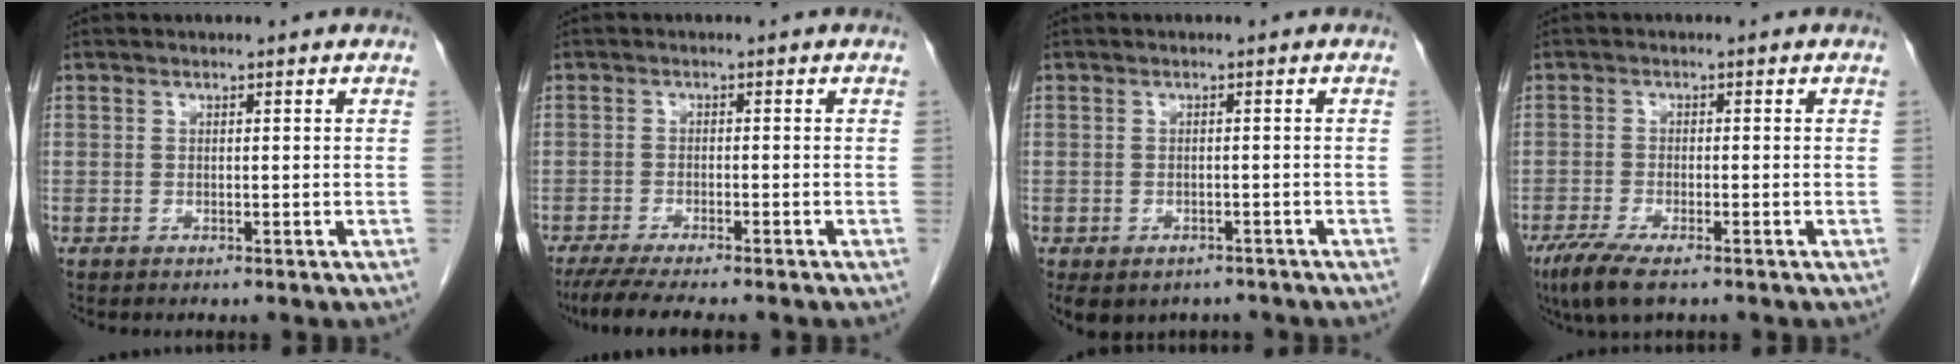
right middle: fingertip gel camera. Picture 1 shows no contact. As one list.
[{"total": 8.3, "force": [-6.9, 0.7, 4.6], "torque": [-0.068, -0.017, -0.108]}, {"total": 7.5, "force": [-5.3, 4.7, 2.4], "torque": [-0.042, 0.004, -0.066]}, {"total": 5.9, "force": [-3.9, 1.1, 4.2], "torque": [-0.082, -0.016, -0.065]}]